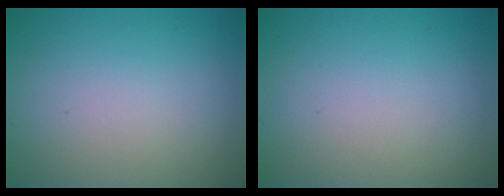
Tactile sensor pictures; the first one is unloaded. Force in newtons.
{"total": 0.0}